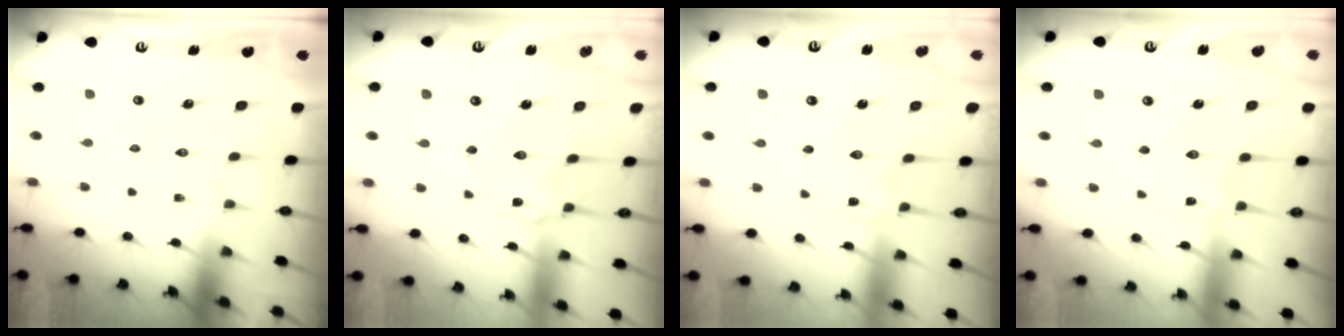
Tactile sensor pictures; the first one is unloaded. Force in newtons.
{"total": 1.1, "press": 1.0, "slide": 0.3}
{"total": 0.0}
{"total": 0.0}